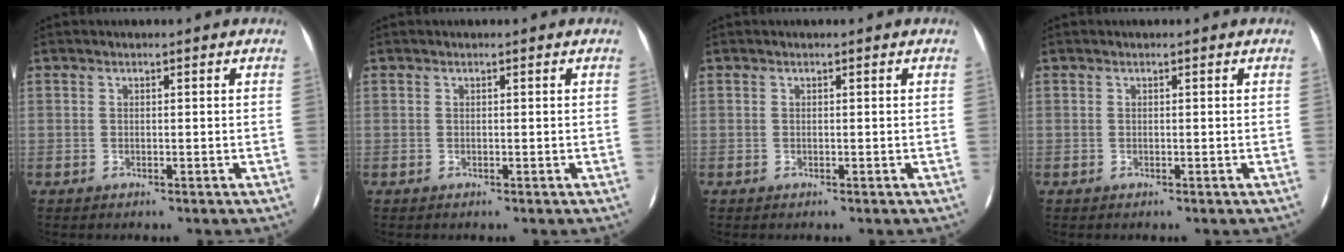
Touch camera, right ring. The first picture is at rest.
{"total": 0.0}
{"total": 0.0}
{"total": 0.0}